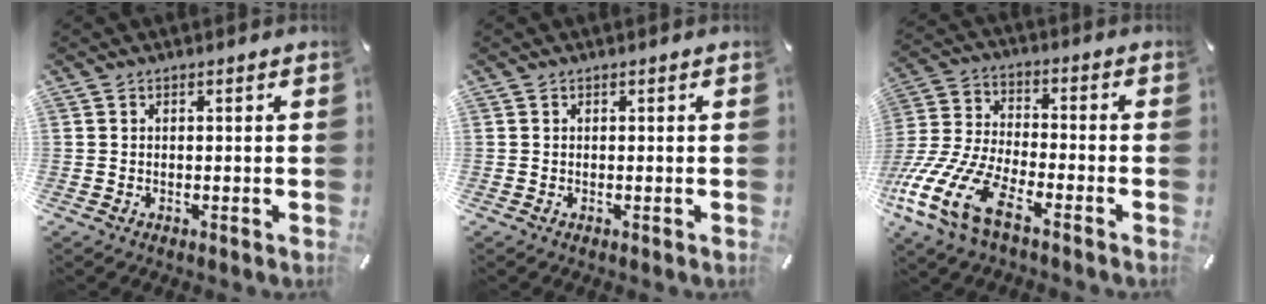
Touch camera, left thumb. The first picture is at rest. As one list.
[{"total": 0.0}, {"total": 15.7, "force": [-9.6, 6.5, 10.5], "torque": [-0.228, 0.037, -0.175]}]